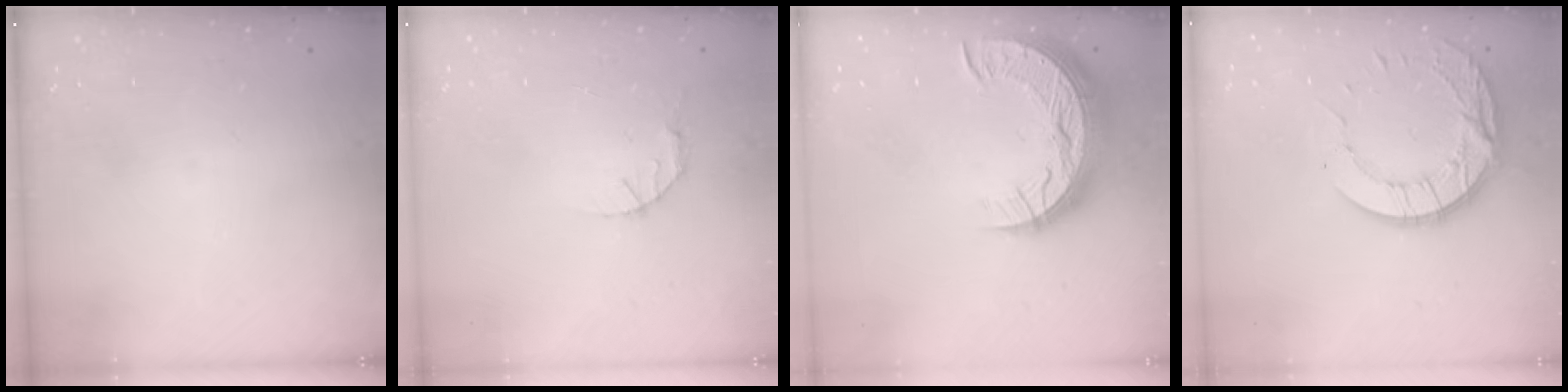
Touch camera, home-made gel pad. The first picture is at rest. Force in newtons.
{"total": 2.8, "press": 2.8, "slide": 0.4}
{"total": 15.0, "press": 15.0, "slide": 1.0}
{"total": 13.6, "press": 13.5, "slide": 1.1}